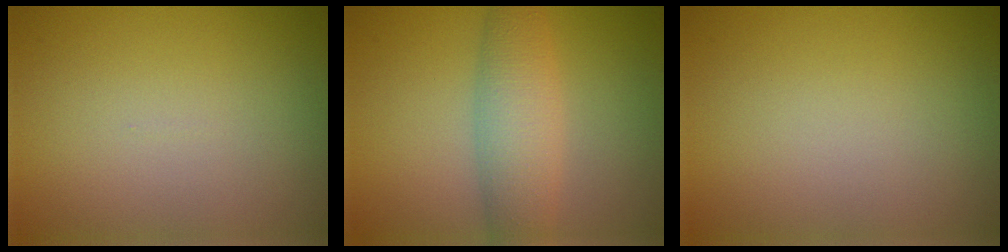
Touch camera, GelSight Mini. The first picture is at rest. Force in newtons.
{"total": 4.3, "press": 4.3, "slide": 0.1}
{"total": 0.0}